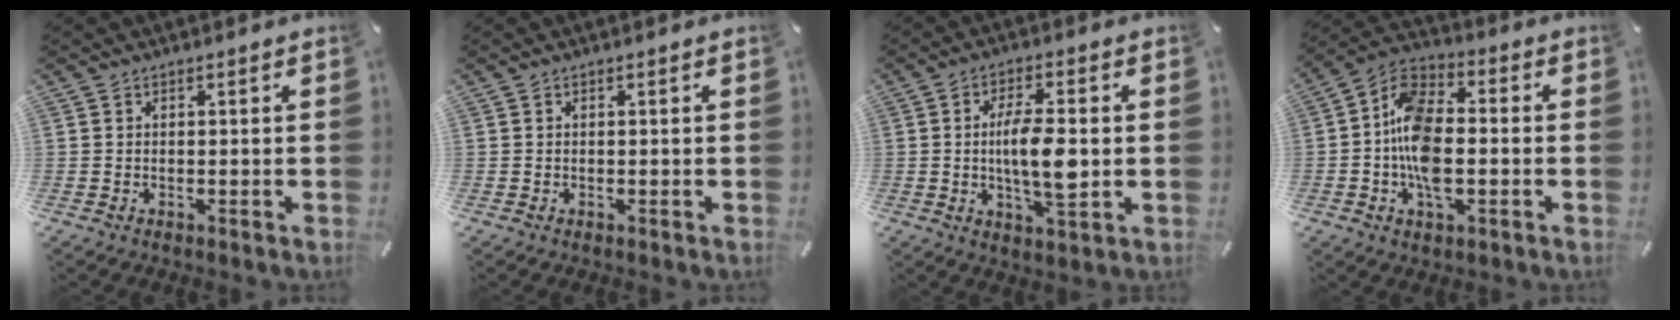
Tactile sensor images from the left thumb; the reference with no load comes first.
{"total": 0.0}
{"total": 9.9, "force": [-0.3, 3.2, 9.4], "torque": [-0.173, -0.012, -0.012]}
{"total": 12.0, "force": [-2.5, 7.1, 9.3], "torque": [-0.200, 0.008, -0.043]}